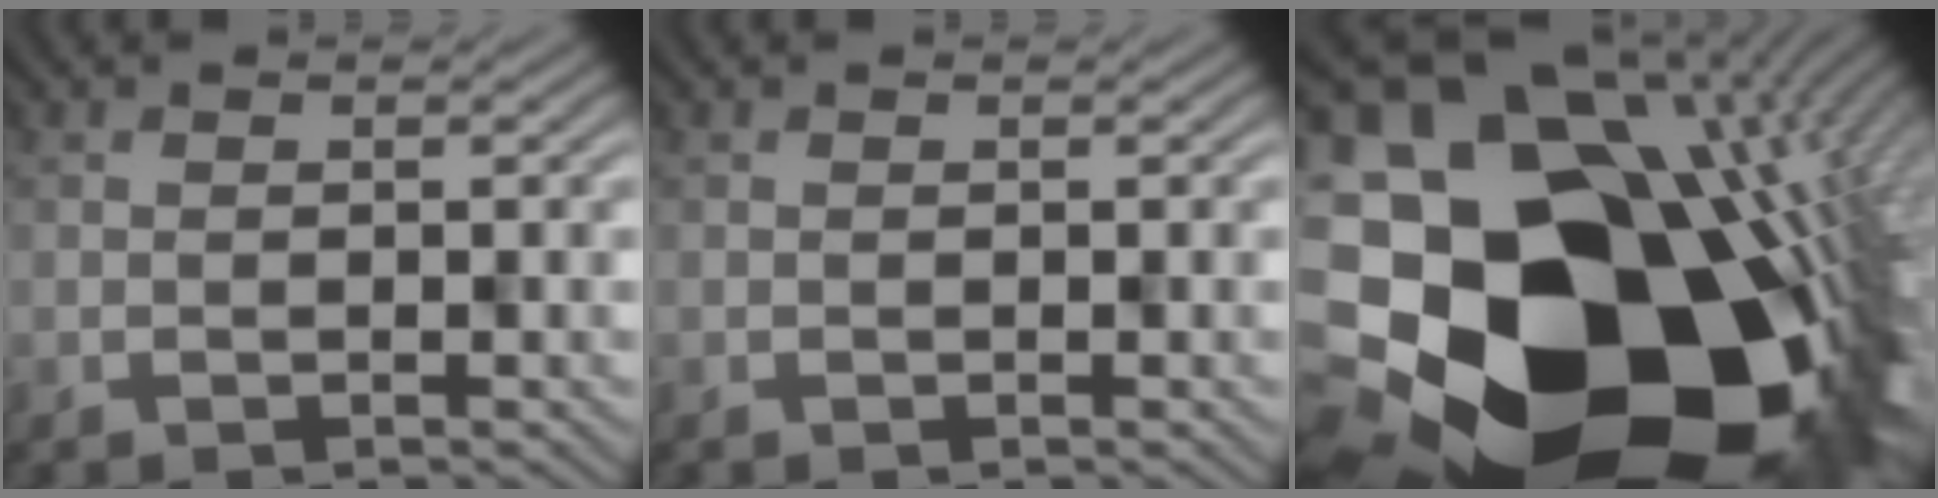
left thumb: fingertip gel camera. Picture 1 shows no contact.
{"total": 0.0}
{"total": 22.4, "force": [-3.2, 18.1, 12.8], "torque": [-0.211, -0.054, -0.071]}